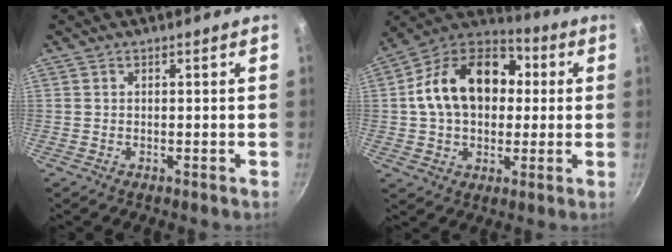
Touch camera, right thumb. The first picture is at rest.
{"total": 20.1, "force": [2.3, 14.4, 13.8], "torque": [-0.207, 0.038, 0.023]}